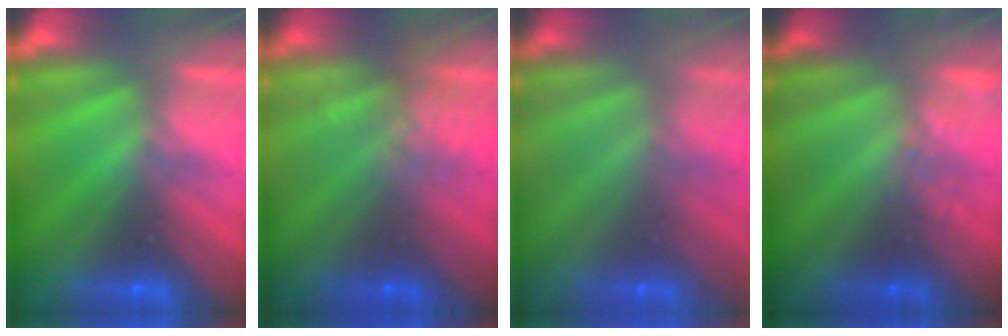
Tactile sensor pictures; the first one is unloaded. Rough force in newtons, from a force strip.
{"total": 3.8}
{"total": 1.2}
{"total": 1.5}